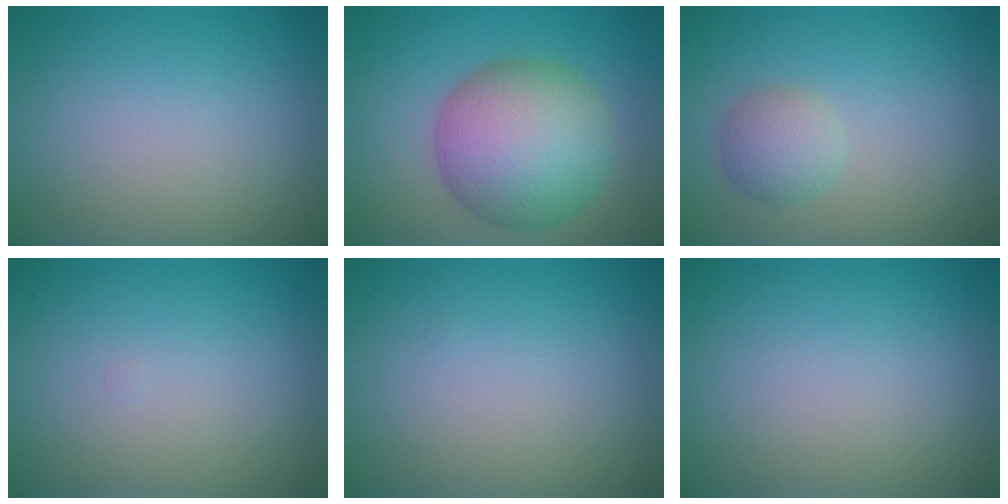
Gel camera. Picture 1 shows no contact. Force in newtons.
{"total": 9.7, "press": 9.7, "slide": 0.4}
{"total": 2.3, "press": 2.3, "slide": 0.0}
{"total": 0.0}
{"total": 0.0}
{"total": 0.0}